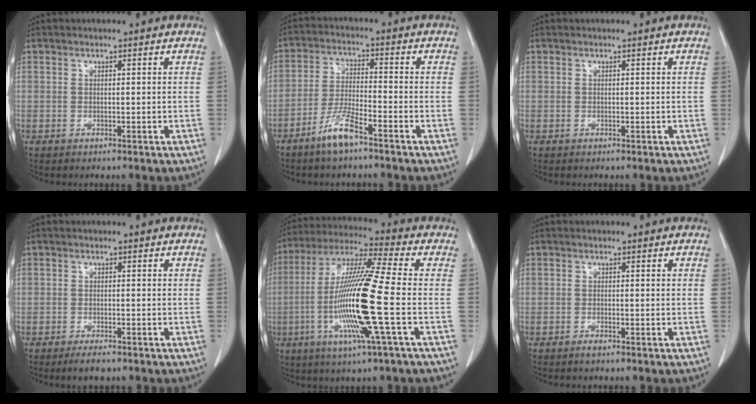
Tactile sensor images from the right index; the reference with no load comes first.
{"total": 6.5, "force": [-4.5, 0.7, 4.6], "torque": [-0.098, -0.007, -0.089]}
{"total": 0.0}
{"total": 2.5, "force": [-1.9, 0.9, 1.4], "torque": [-0.027, -0.002, -0.027]}
{"total": 16.9, "force": [-3.6, -0.7, 16.5], "torque": [-0.334, -0.011, -0.082]}
{"total": 0.9, "force": [-0.7, 0.1, 0.5], "torque": [-0.010, 0.001, -0.010]}